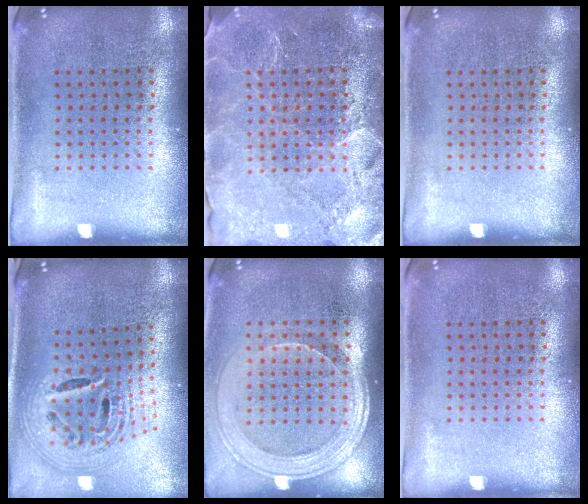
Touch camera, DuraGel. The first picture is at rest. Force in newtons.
{"total": 3.5, "press": 3.3, "slide": 1.3}
{"total": 0.0}
{"total": 2.7, "press": 1.9, "slide": 1.9}
{"total": 1.9, "press": 1.7, "slide": 0.8}
{"total": 0.0}